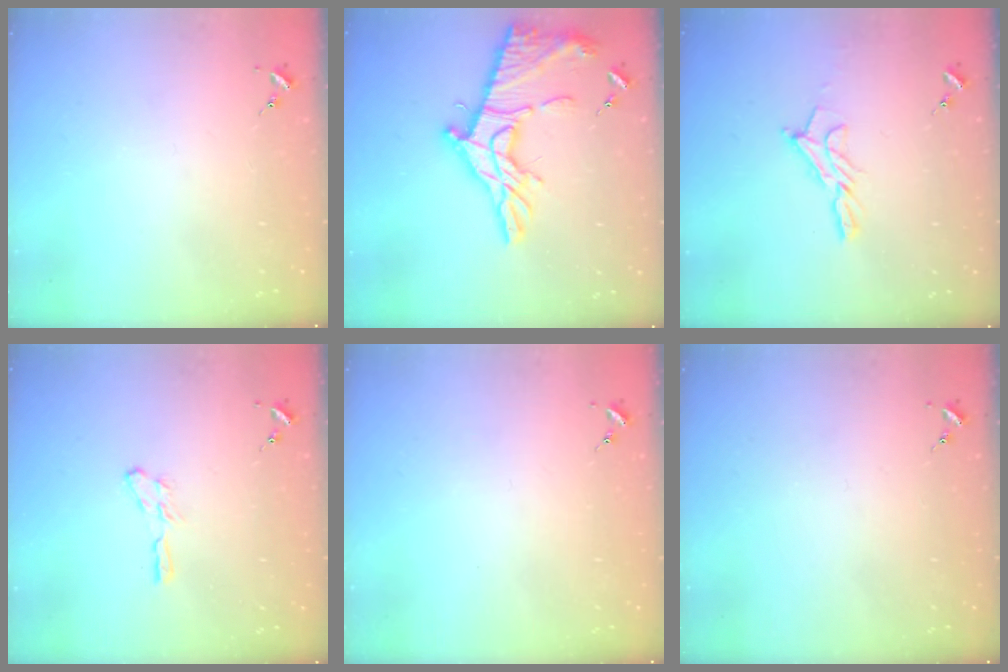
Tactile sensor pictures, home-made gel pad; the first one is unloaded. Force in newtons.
{"total": 21.7, "press": 21.7, "slide": 1.9}
{"total": 9.9, "press": 9.9, "slide": 0.6}
{"total": 4.2, "press": 4.2, "slide": 0.1}
{"total": 0.0}
{"total": 0.0}